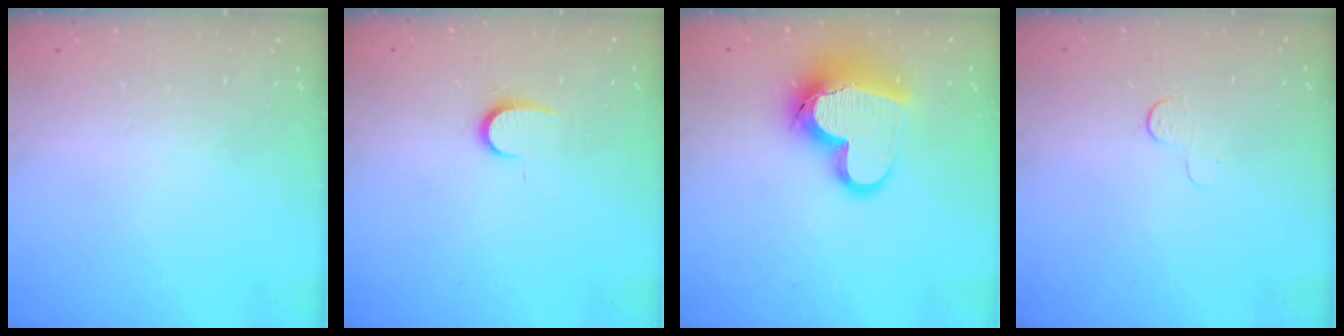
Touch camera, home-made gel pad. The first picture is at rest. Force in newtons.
{"total": 6.7, "press": 6.6, "slide": 0.7}
{"total": 16.9, "press": 16.7, "slide": 2.4}
{"total": 3.9, "press": 3.8, "slide": 0.4}